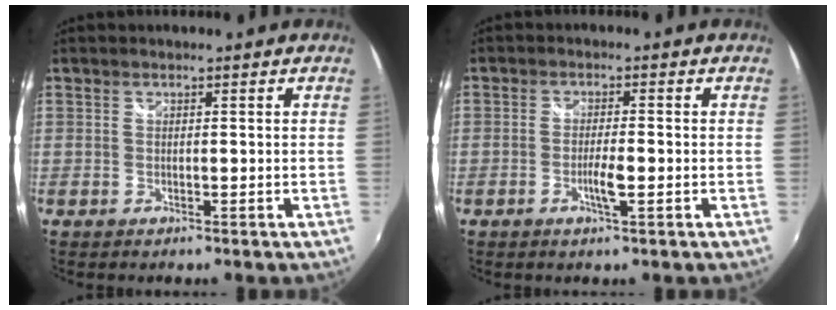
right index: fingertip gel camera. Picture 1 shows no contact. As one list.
[{"total": 3.3, "force": [-1.2, 0.4, 3.0], "torque": [-0.060, -0.002, -0.024]}]